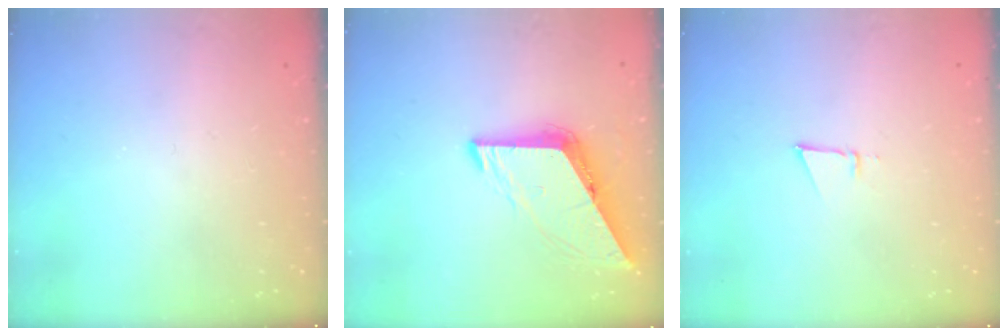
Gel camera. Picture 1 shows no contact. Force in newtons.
{"total": 7.9, "press": 7.9, "slide": 0.4}
{"total": 4.3, "press": 4.2, "slide": 0.7}